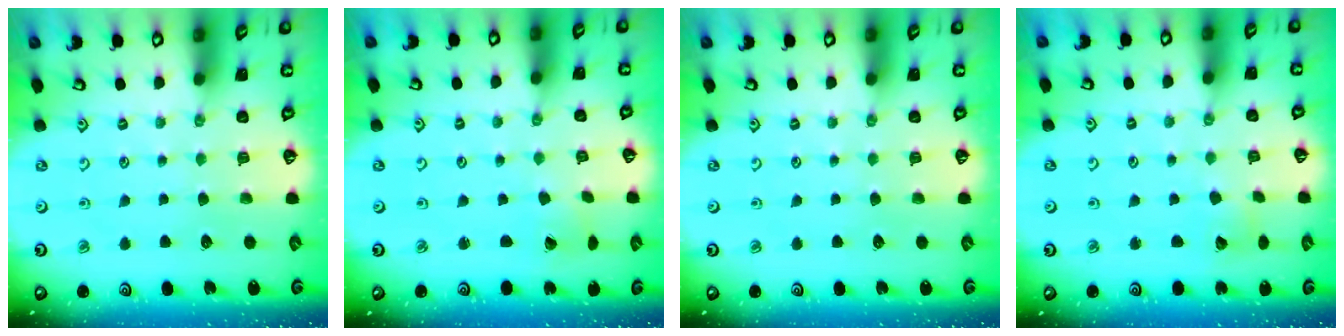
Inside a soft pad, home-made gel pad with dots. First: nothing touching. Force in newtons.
{"total": 1.6, "press": 1.5, "slide": 0.4}
{"total": 0.0}
{"total": 3.0, "press": 3.0, "slide": 0.2}